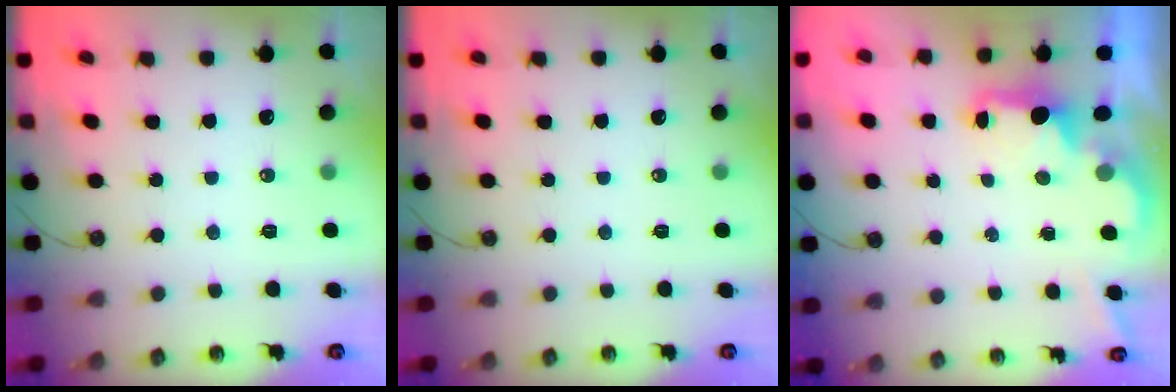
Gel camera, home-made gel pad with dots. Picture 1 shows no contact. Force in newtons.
{"total": 0.0}
{"total": 1.9, "press": 1.7, "slide": 0.7}